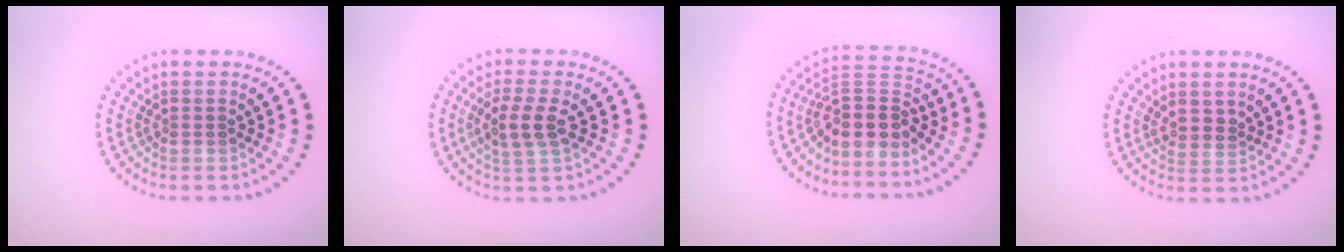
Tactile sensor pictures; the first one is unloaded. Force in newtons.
{"total": 2.8, "press": 2.6, "slide": 1.0}
{"total": 4.3, "press": 3.6, "slide": 2.3}
{"total": 1.3, "press": 1.1, "slide": 0.7}